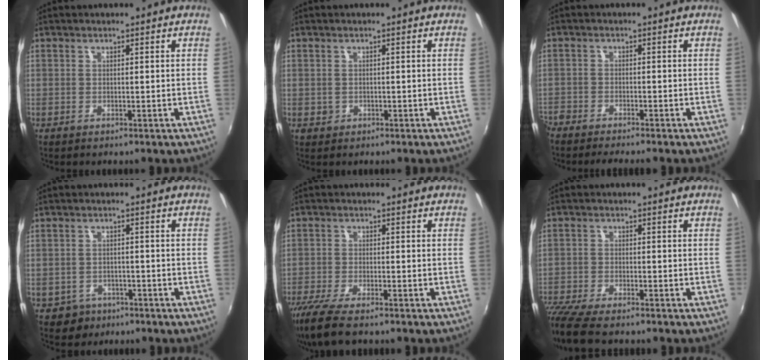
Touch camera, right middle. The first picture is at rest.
{"total": 1.5, "force": [-0.3, 1.4, 0.3], "torque": [-0.005, -0.003, -0.003]}
{"total": 6.6, "force": [-6.0, 1.1, 2.5], "torque": [-0.079, -0.021, -0.106]}
{"total": 4.3, "force": [-2.5, 3.5, 0.6], "torque": [-0.027, 0.005, -0.034]}
{"total": 9.4, "force": [-7.4, 1.8, 5.4], "torque": [-0.133, -0.037, -0.137]}
{"total": 9.2, "force": [-7.9, 1.5, 4.5], "torque": [-0.117, -0.040, -0.143]}